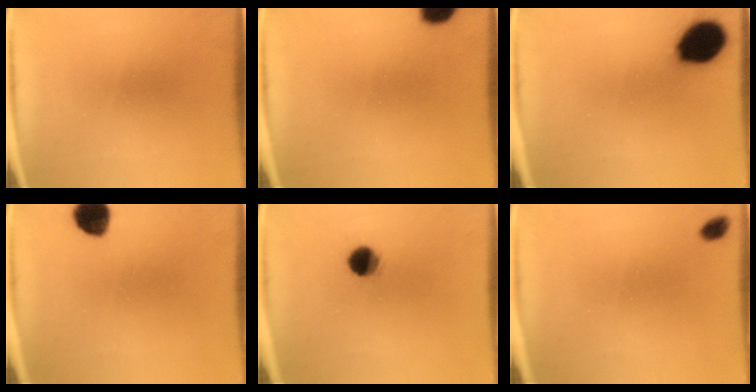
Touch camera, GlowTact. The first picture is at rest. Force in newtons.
{"total": 7.3}
{"total": 13.0}
{"total": 7.5}
{"total": 6.5}
{"total": 2.0}